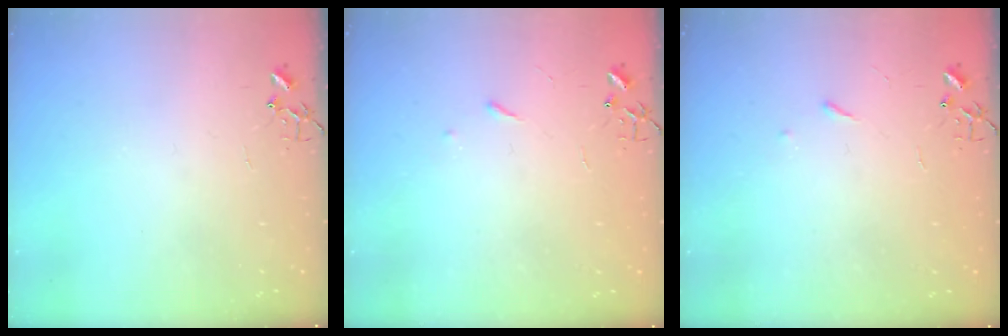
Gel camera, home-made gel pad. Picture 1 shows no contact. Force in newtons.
{"total": 2.9, "press": 2.8, "slide": 0.5}
{"total": 2.9, "press": 2.8, "slide": 0.5}